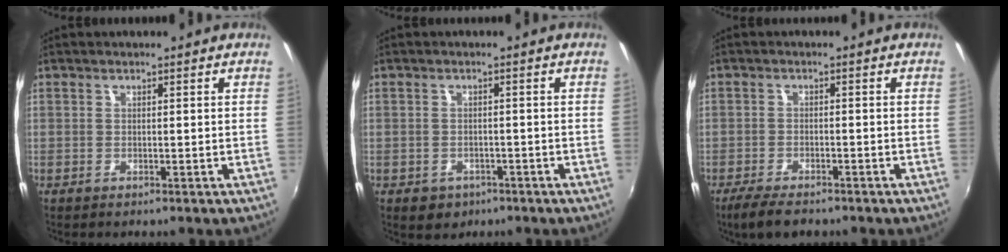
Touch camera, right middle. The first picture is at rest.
{"total": 3.8, "force": [-1.9, 3.0, 1.2], "torque": [-0.032, -0.005, -0.021]}
{"total": 5.1, "force": [-4.0, 1.7, 2.6], "torque": [-0.069, -0.012, -0.076]}